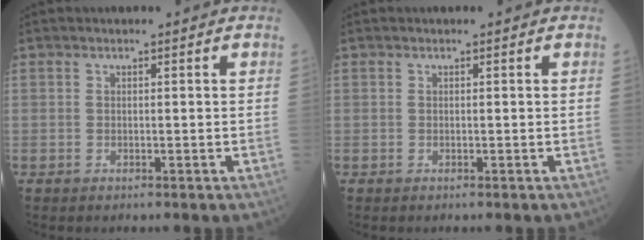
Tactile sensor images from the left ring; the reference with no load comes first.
{"total": 0.0}